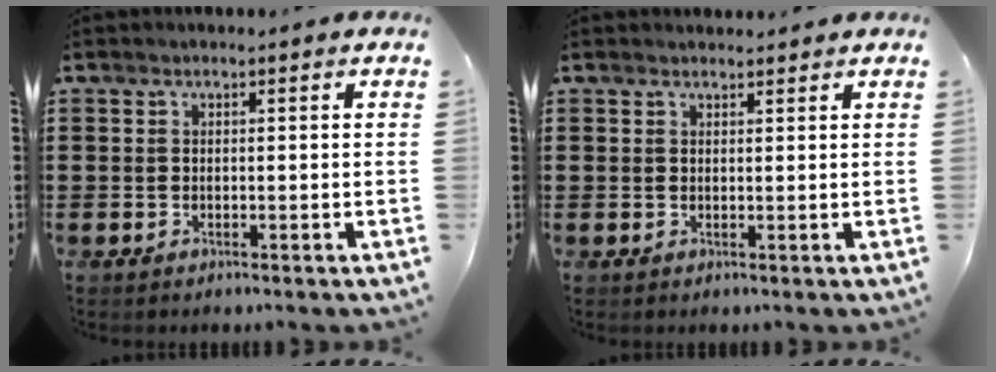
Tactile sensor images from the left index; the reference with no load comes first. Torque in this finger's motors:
{"motor_torque": [0.98, -1.16, -0.06, 0.00]}